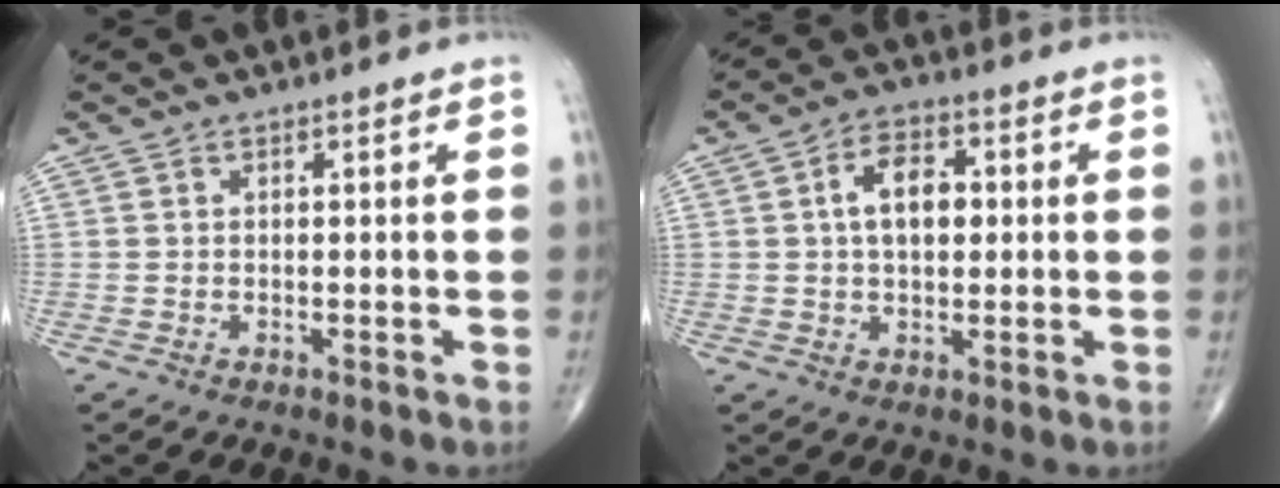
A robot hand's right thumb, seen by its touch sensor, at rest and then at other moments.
{"total": 7.9, "force": [1.0, 4.8, 6.2], "torque": [-0.093, 0.014, 0.012]}